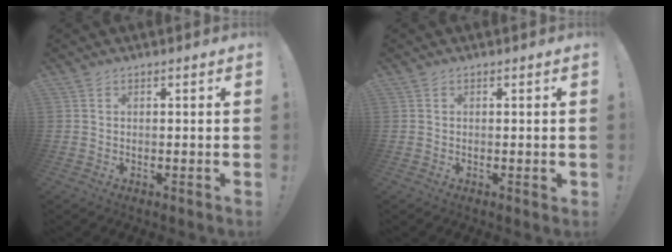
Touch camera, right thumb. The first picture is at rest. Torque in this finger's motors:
{"motor_torque": [0.18, -0.13, 0.15, -0.21, 0.00]}